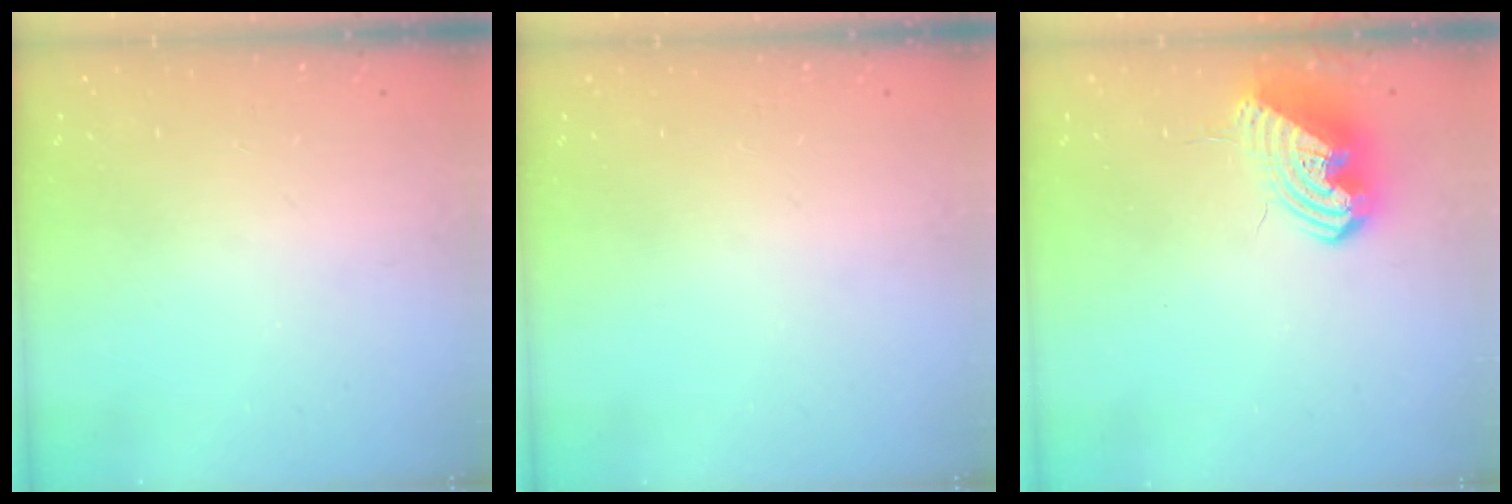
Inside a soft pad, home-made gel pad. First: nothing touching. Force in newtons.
{"total": 0.0}
{"total": 10.9, "press": 10.7, "slide": 1.9}